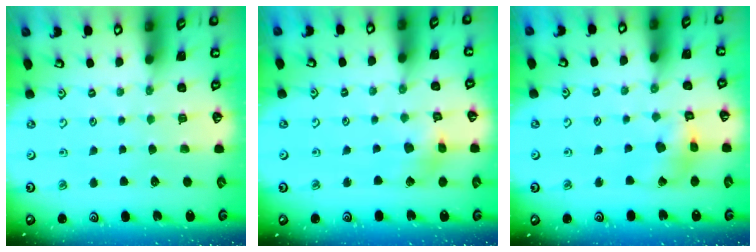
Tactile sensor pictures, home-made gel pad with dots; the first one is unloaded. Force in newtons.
{"total": 4.1, "press": 4.1, "slide": 0.6}
{"total": 7.8, "press": 7.7, "slide": 0.9}